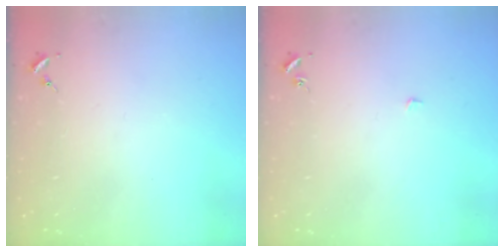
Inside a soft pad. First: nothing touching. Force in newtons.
{"total": 2.3, "press": 2.3, "slide": 0.1}